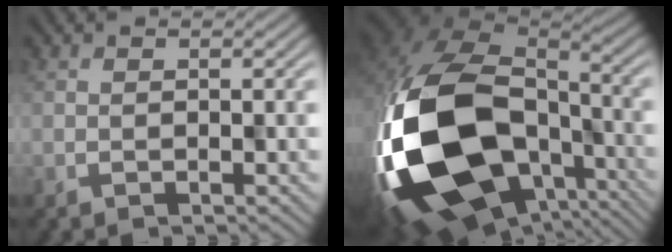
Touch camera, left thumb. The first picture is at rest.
{"total": 21.0, "force": [-6.6, 13.6, 14.6], "torque": [-0.388, -0.083, -0.070]}